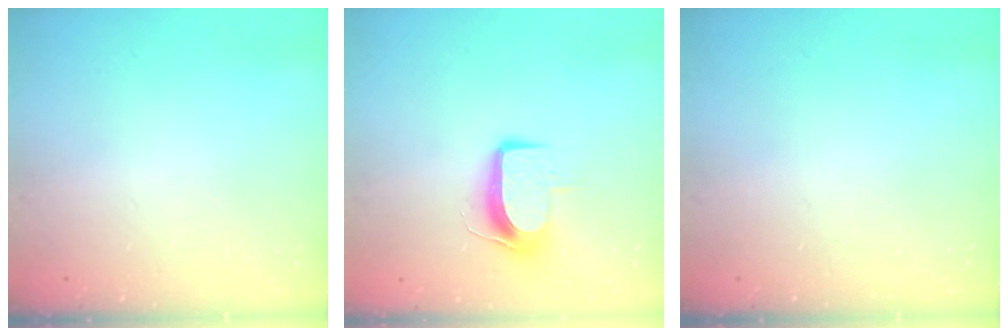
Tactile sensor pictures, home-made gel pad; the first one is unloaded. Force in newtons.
{"total": 8.7, "press": 8.6, "slide": 0.7}
{"total": 0.0}